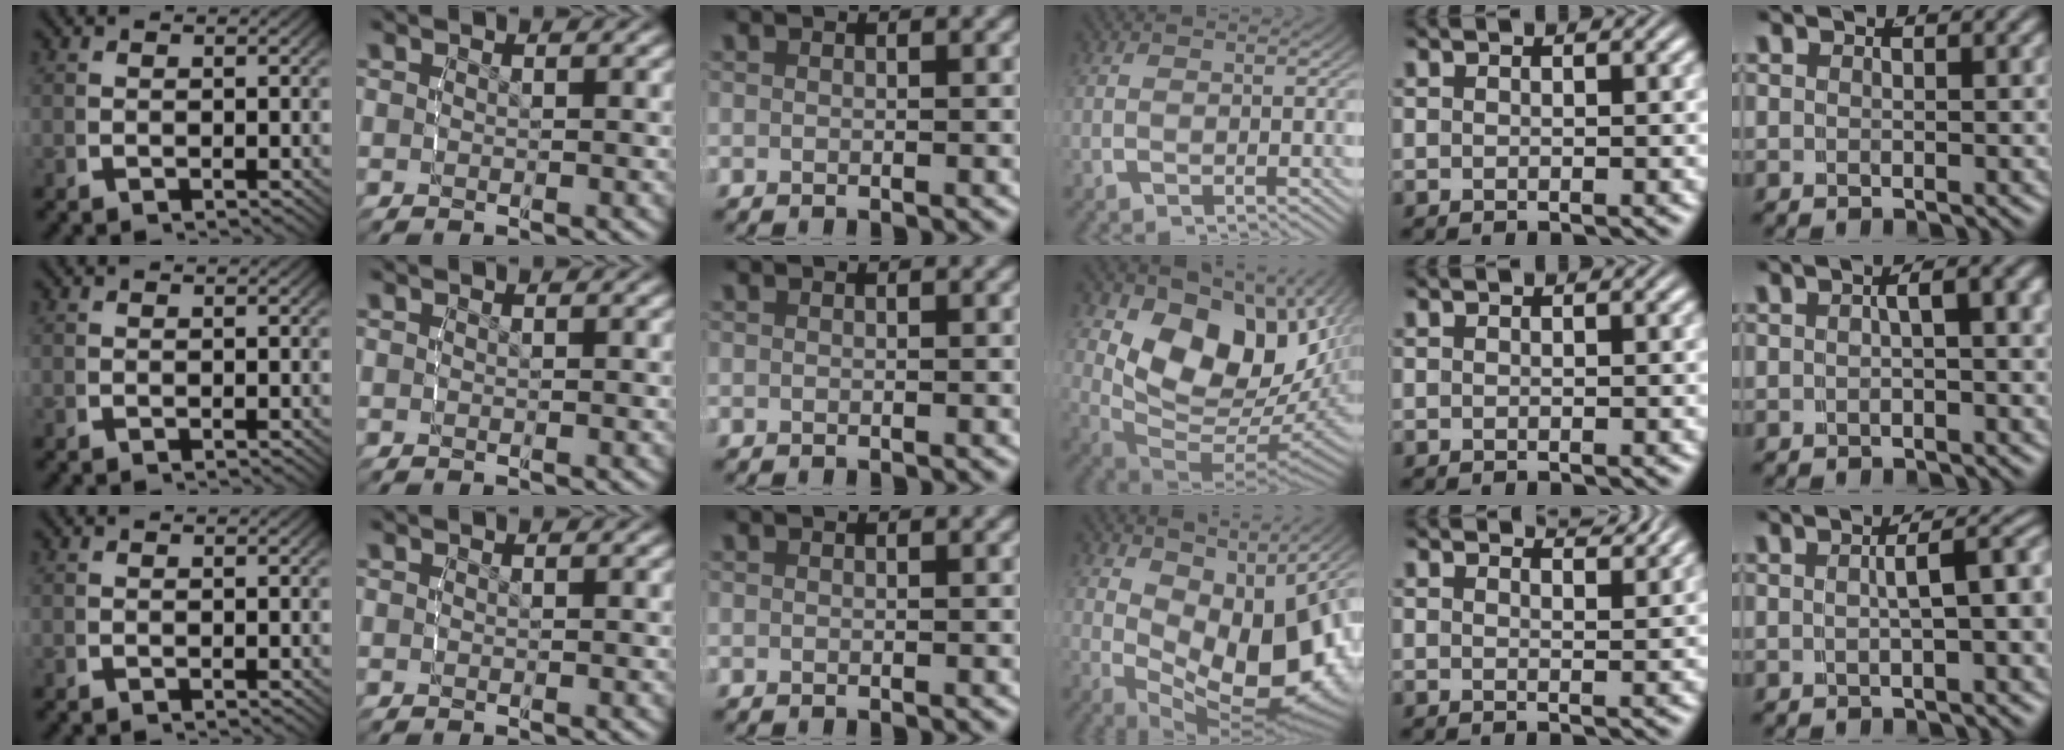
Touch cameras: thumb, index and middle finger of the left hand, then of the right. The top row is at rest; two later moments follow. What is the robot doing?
{"motion": "lift_and_place", "object": "lipstick"}